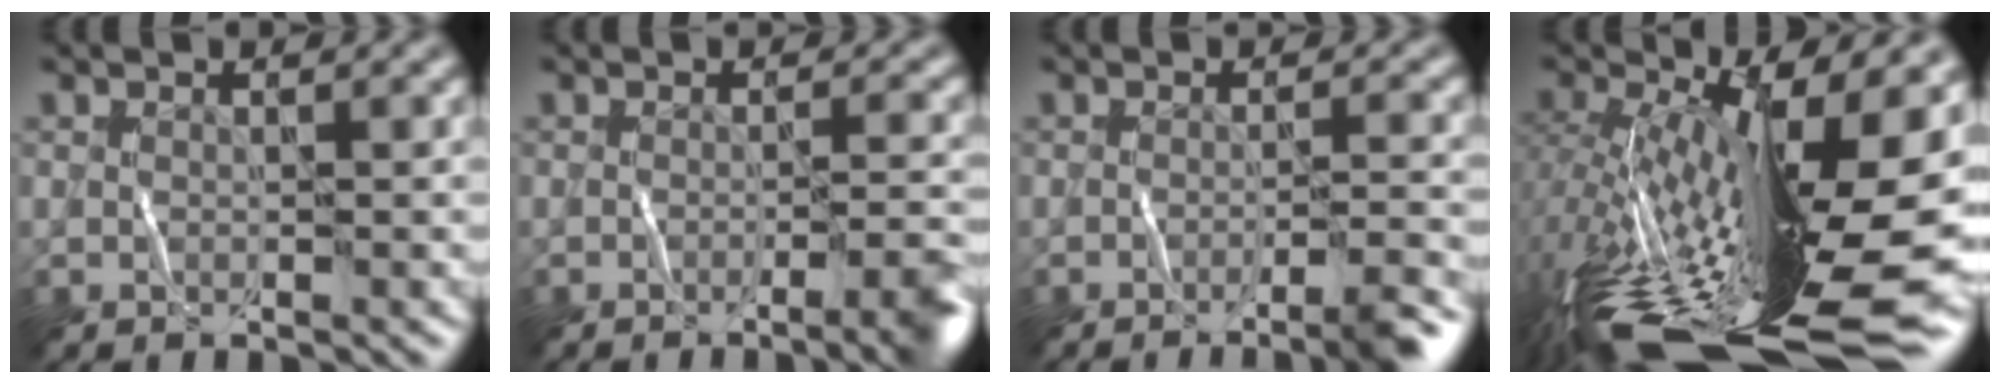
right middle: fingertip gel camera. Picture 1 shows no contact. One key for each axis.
{"total": 4.2, "fx": -1.9, "fy": 0.9, "fz": 3.7, "tx": -0.037, "ty": -0.001, "tz": -0.030}
{"total": 4.5, "fx": -2.6, "fy": 0.7, "fz": 3.6, "tx": -0.049, "ty": 0.000, "tz": -0.044}
{"total": 18.6, "fx": -4.1, "fy": 6.1, "fz": 17.1, "tx": -0.299, "ty": -0.015, "tz": -0.070}